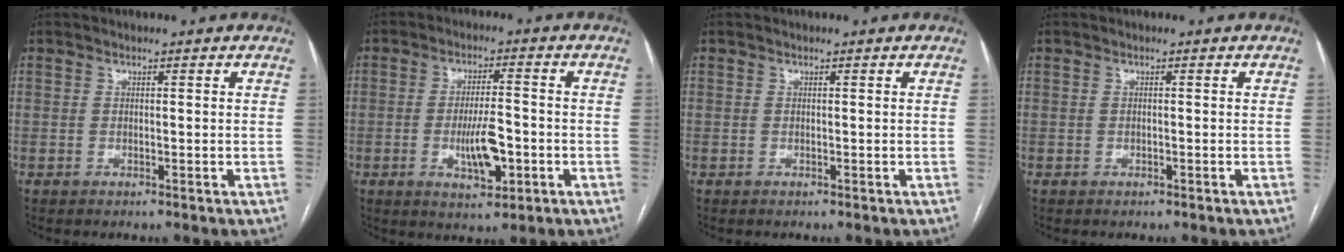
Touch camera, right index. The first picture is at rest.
{"total": 7.1, "force": [-2.0, 2.2, 6.5], "torque": [-0.117, -0.003, -0.029]}
{"total": 0.0}
{"total": 0.0}